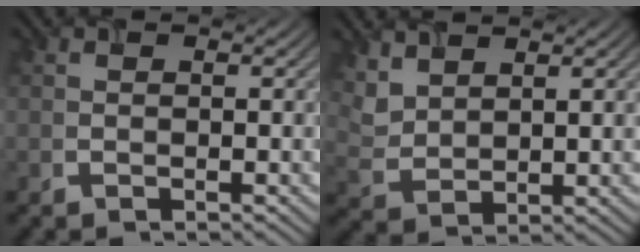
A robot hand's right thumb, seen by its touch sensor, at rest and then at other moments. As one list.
[{"total": 3.9, "force": [3.3, 1.6, 1.3], "torque": [-0.051, -0.001, 0.082]}]